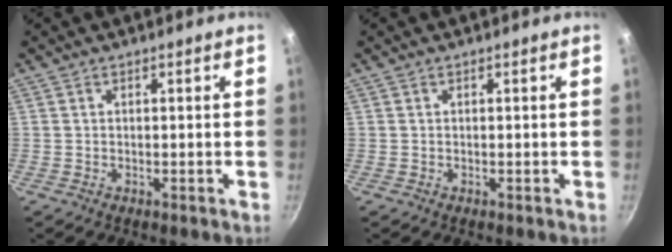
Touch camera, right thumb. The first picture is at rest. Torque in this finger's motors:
{"motor_torque": [-0.07, 0.07, -0.04, -0.04, 0.00]}